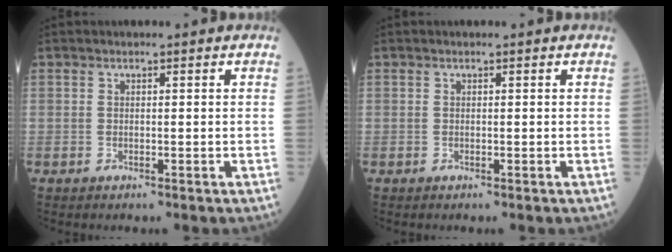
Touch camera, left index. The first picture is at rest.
{"total": 0.0}